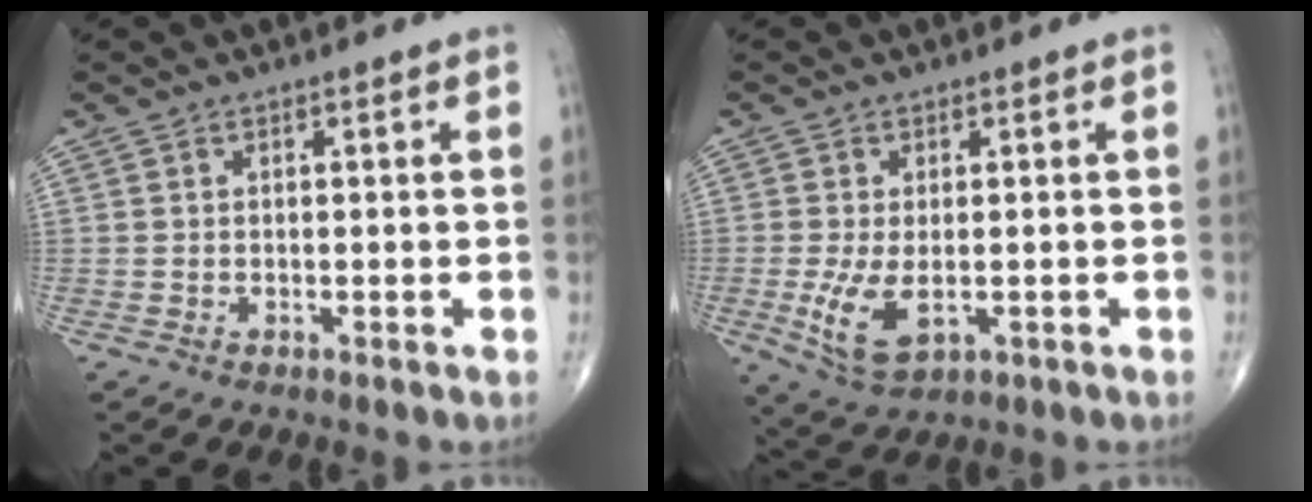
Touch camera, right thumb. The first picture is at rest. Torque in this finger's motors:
{"motor_torque": [-0.09, 0.42, 0.19, 0.02, 0.00]}